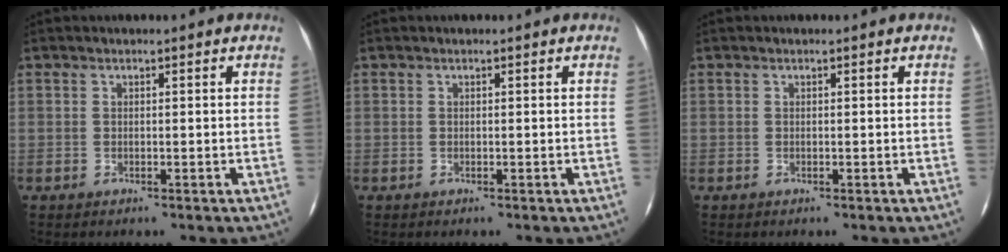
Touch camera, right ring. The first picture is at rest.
{"total": 0.0}
{"total": 0.0}